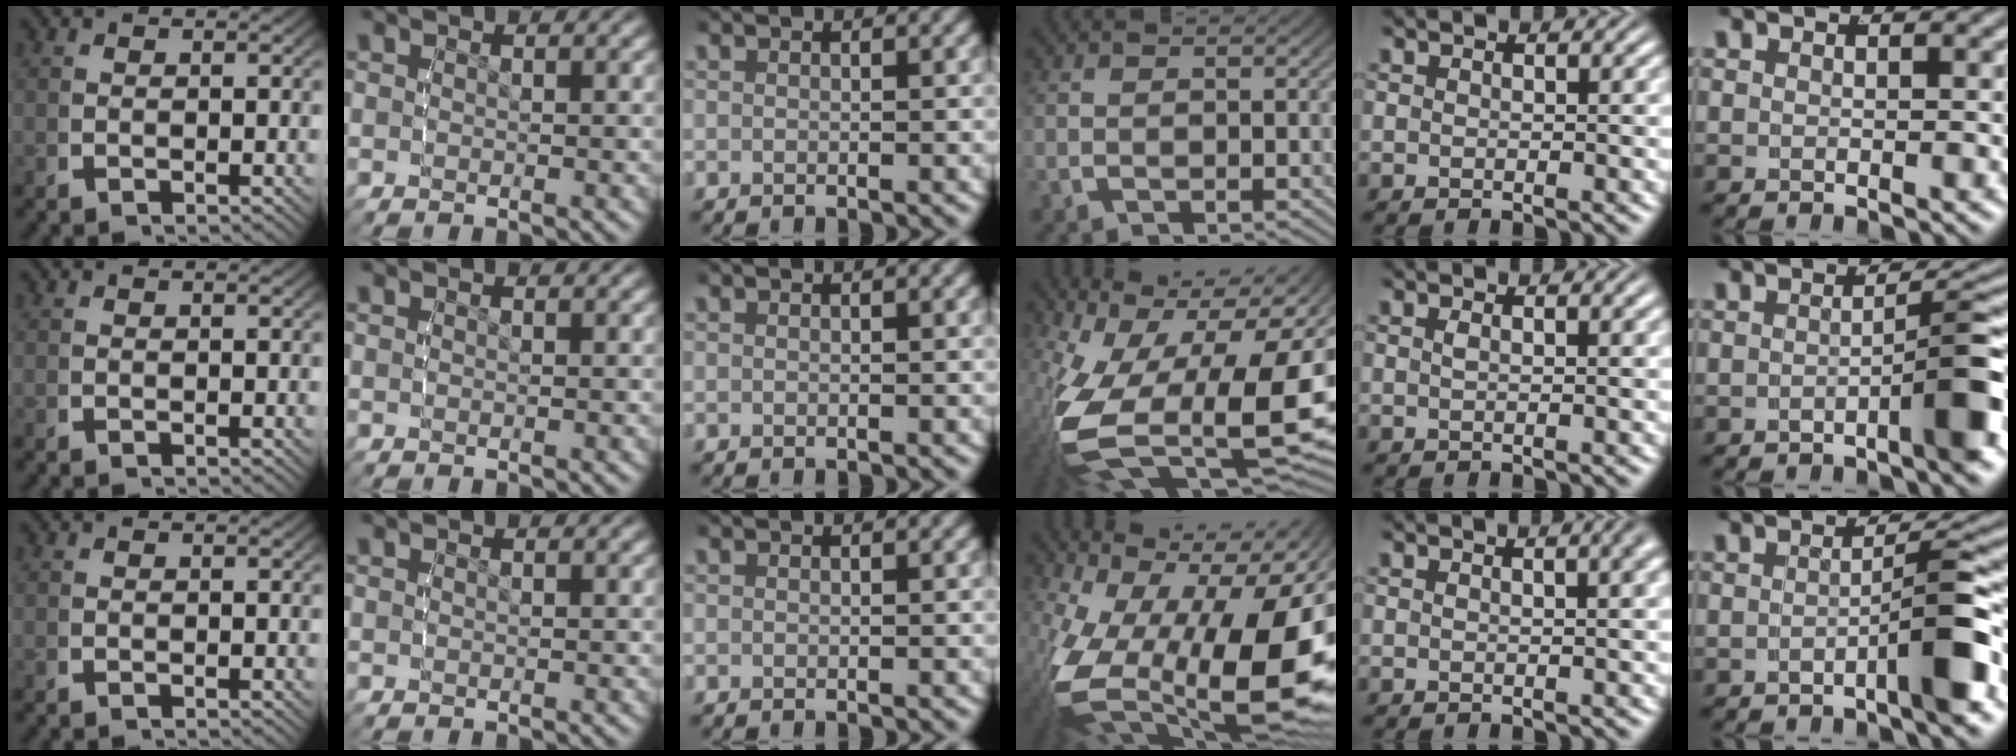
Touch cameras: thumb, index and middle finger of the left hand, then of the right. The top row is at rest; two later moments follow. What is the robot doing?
{"motion": "lift_and_place", "object": "button"}